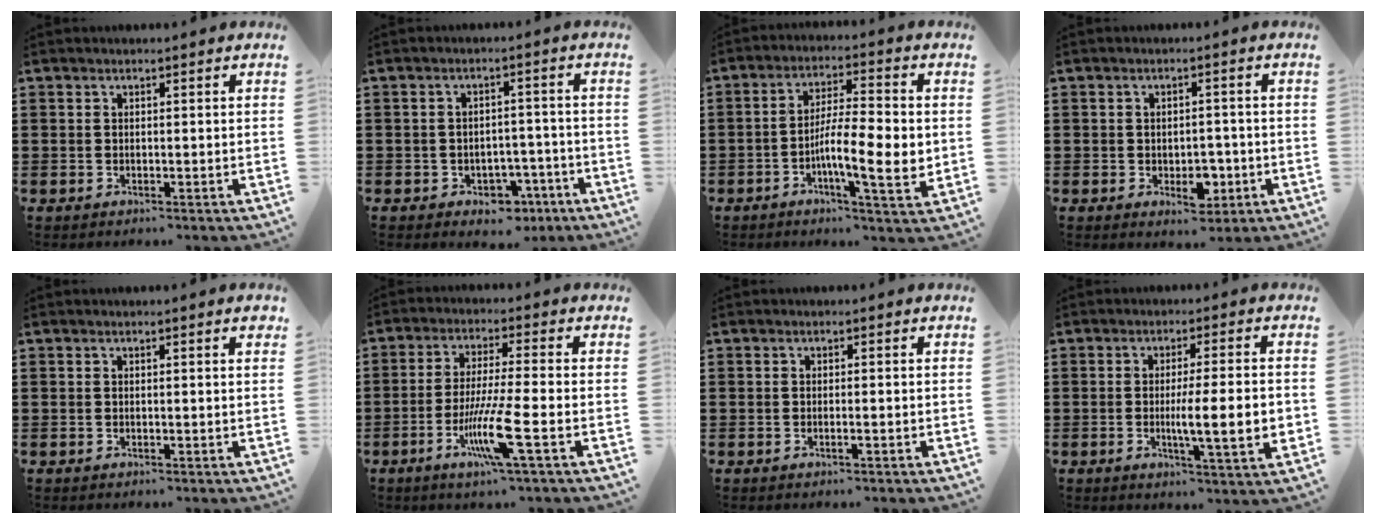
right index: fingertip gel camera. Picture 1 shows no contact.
{"total": 3.5, "force": [-2.5, 2.2, 1.3], "torque": [-0.026, 0.007, -0.049]}
{"total": 10.3, "force": [-1.7, 2.6, 9.8], "torque": [-0.157, -0.001, -0.032]}
{"total": 4.8, "force": [-1.7, 3.0, 3.3], "torque": [-0.047, 0.005, -0.030]}
{"total": 0.6, "force": [0.3, 0.0, 0.6], "torque": [-0.010, 0.002, 0.005]}
{"total": 9.1, "force": [-3.7, 0.2, 8.4], "torque": [-0.164, -0.017, -0.070]}
{"total": 0.6, "force": [-0.3, 0.0, 0.5], "torque": [-0.010, -0.002, -0.006]}
{"total": 8.8, "force": [-1.0, 1.1, 8.6], "torque": [-0.135, -0.014, -0.021]}